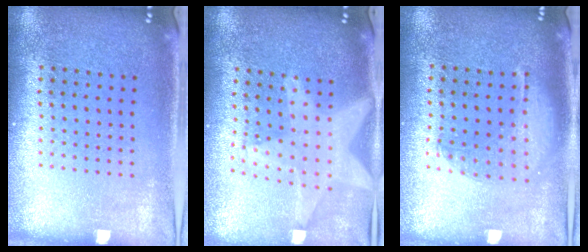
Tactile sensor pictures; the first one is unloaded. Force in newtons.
{"total": 2.2, "press": 1.8, "slide": 1.3}
{"total": 1.4, "press": 1.3, "slide": 0.4}